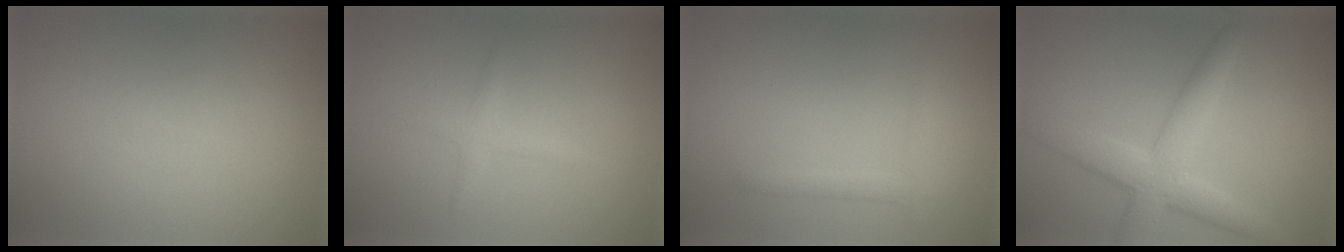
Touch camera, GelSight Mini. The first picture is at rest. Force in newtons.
{"total": 1.3, "press": 1.3, "slide": 0.0}
{"total": 1.4, "press": 1.4, "slide": 0.1}
{"total": 5.0, "press": 5.0, "slide": 0.3}